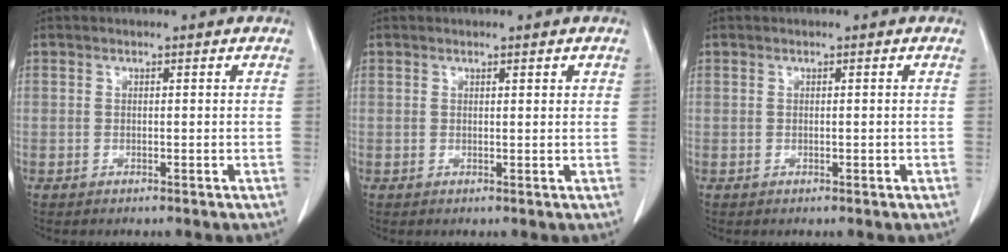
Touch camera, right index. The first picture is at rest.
{"total": 1.0, "force": [0.7, 0.2, 0.7], "torque": [-0.011, -0.001, 0.009]}
{"total": 0.0}